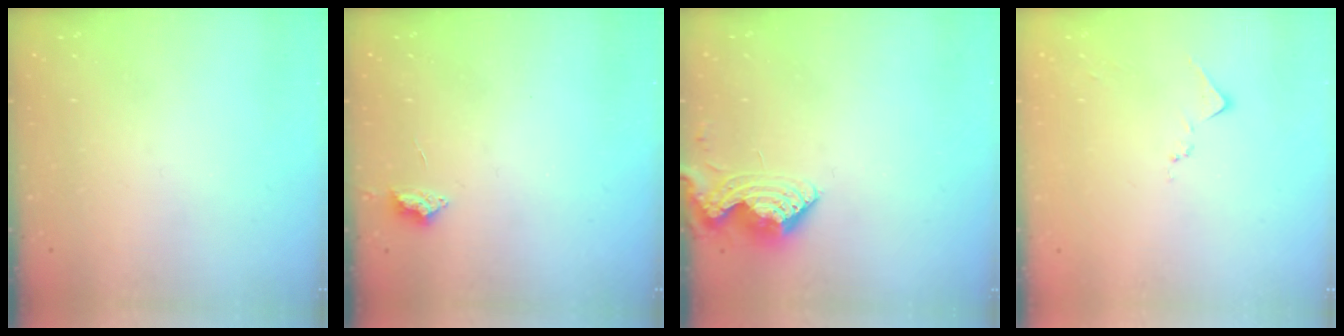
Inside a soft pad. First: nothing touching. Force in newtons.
{"total": 2.7, "press": 2.6, "slide": 0.5}
{"total": 8.3, "press": 8.3, "slide": 0.6}
{"total": 6.2, "press": 6.2, "slide": 0.8}